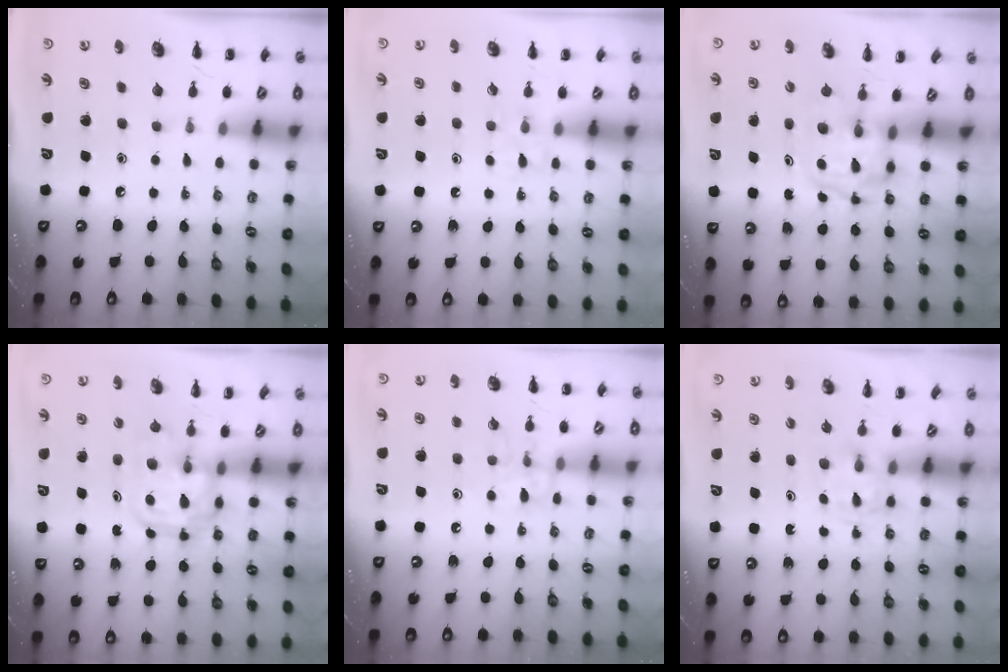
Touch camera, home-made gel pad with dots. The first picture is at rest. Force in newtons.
{"total": 3.9, "press": 3.7, "slide": 1.3}
{"total": 3.7, "press": 3.7, "slide": 0.6}
{"total": 4.0, "press": 3.9, "slide": 1.0}
{"total": 10.4, "press": 10.3, "slide": 1.0}
{"total": 2.8, "press": 2.6, "slide": 1.1}